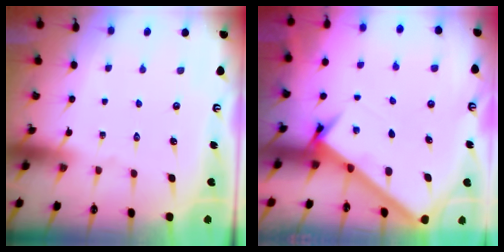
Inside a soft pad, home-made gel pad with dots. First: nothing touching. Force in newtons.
{"total": 2.8, "press": 2.7, "slide": 0.3}